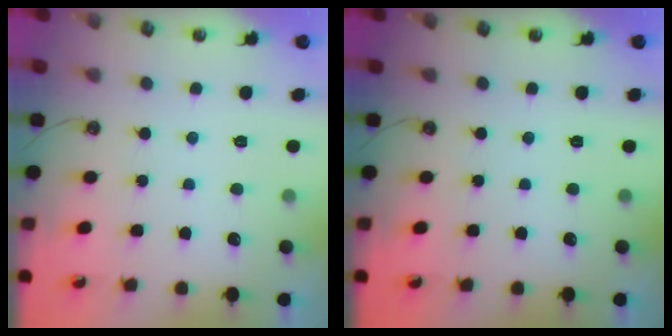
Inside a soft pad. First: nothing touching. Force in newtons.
{"total": 0.0}